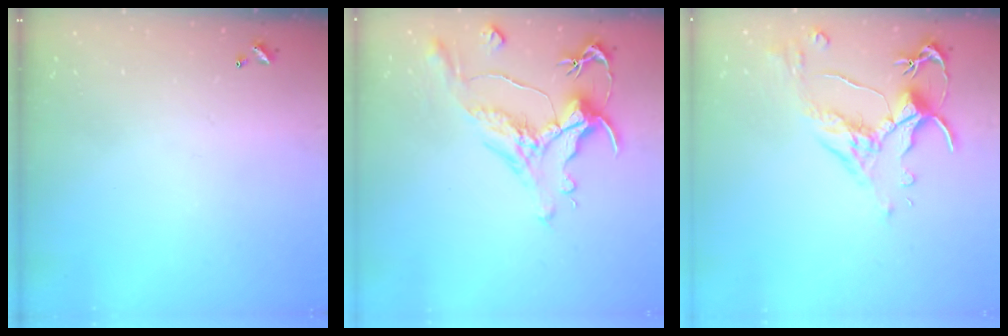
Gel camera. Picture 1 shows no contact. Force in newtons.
{"total": 1.5, "press": 0.4, "slide": 1.5}
{"total": 2.5, "press": 2.1, "slide": 1.4}